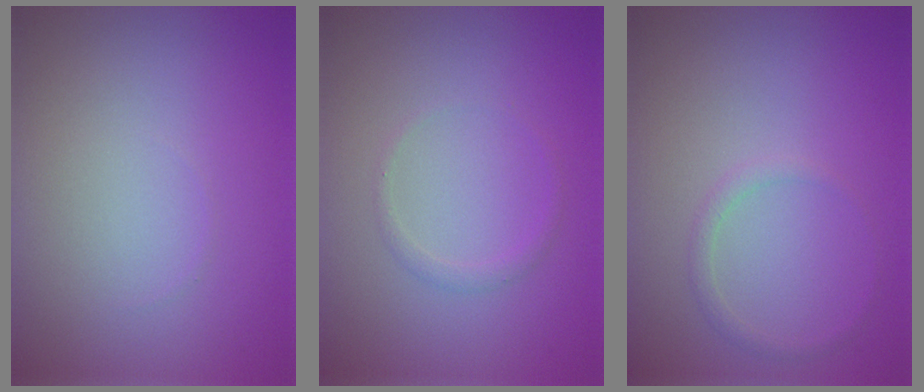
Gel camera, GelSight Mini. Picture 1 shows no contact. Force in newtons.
{"total": 0.9, "press": 0.9, "slide": 0.0}
{"total": 0.9, "press": 0.9, "slide": 0.1}